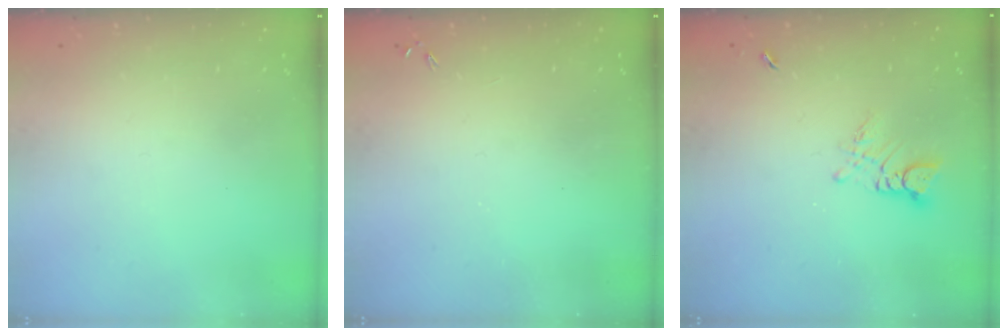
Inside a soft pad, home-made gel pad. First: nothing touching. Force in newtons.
{"total": 0.0}
{"total": 3.0, "press": 3.0, "slide": 0.2}